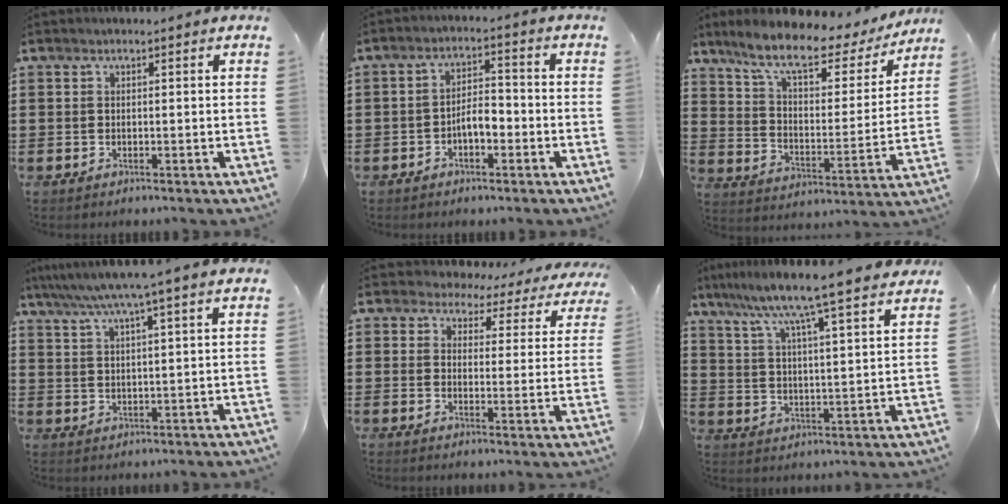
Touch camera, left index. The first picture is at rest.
{"total": 4.0, "force": [-1.7, 1.7, 3.1], "torque": [-0.062, 0.007, -0.037]}
{"total": 10.0, "force": [7.8, 2.2, 5.9], "torque": [-0.136, -0.040, 0.129]}
{"total": 5.8, "force": [4.6, -0.8, 3.5], "torque": [-0.082, -0.019, 0.076]}
{"total": 3.7, "force": [3.4, 1.3, 0.6], "torque": [-0.034, -0.021, 0.056]}
{"total": 7.5, "force": [6.7, -1.3, 3.1], "torque": [-0.088, -0.053, 0.106]}